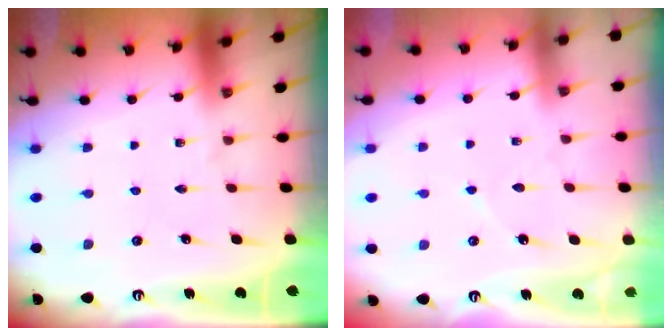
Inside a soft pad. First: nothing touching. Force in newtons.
{"total": 3.3, "press": 3.3, "slide": 0.3}